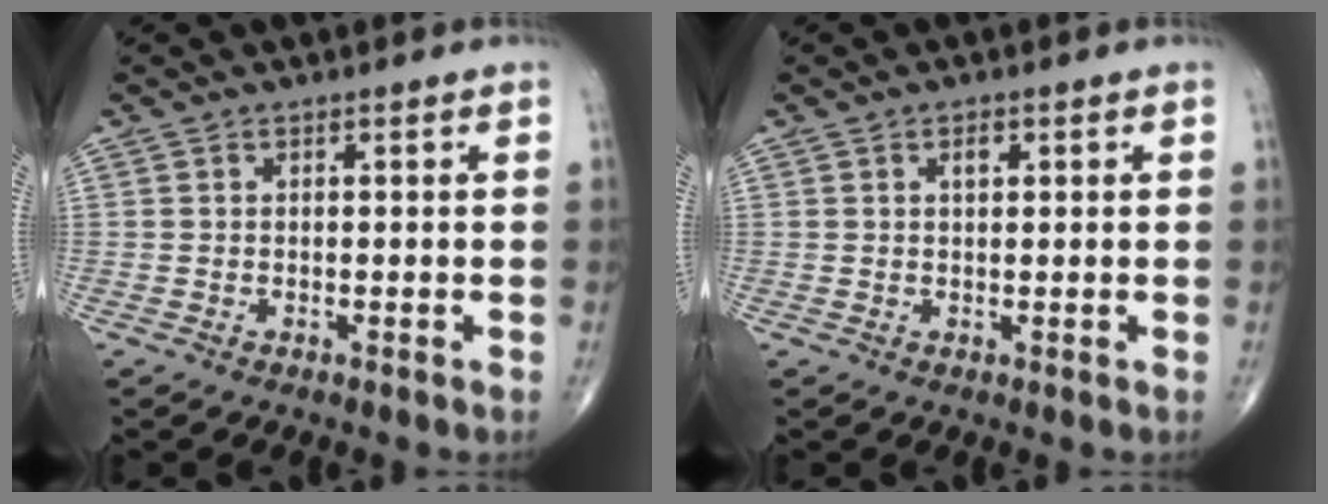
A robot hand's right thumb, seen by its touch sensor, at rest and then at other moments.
{"total": 1.8, "force": [0.7, 0.8, 1.3], "torque": [-0.020, -0.002, 0.011]}